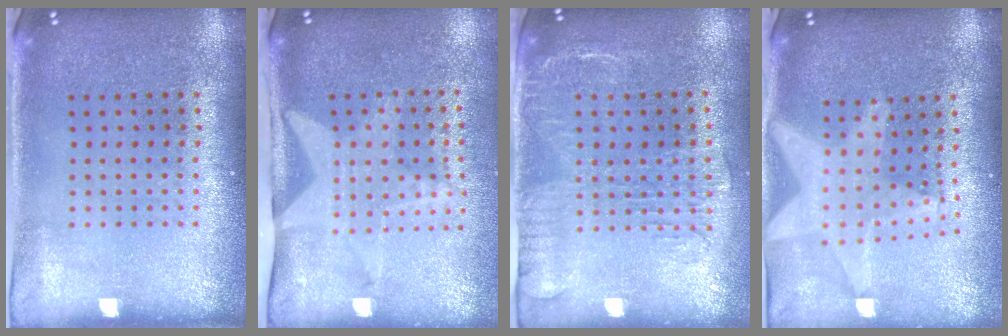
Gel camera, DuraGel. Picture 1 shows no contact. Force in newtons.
{"total": 2.1, "press": 1.5, "slide": 1.4}
{"total": 2.0, "press": 1.6, "slide": 1.2}
{"total": 2.2, "press": 1.7, "slide": 1.3}